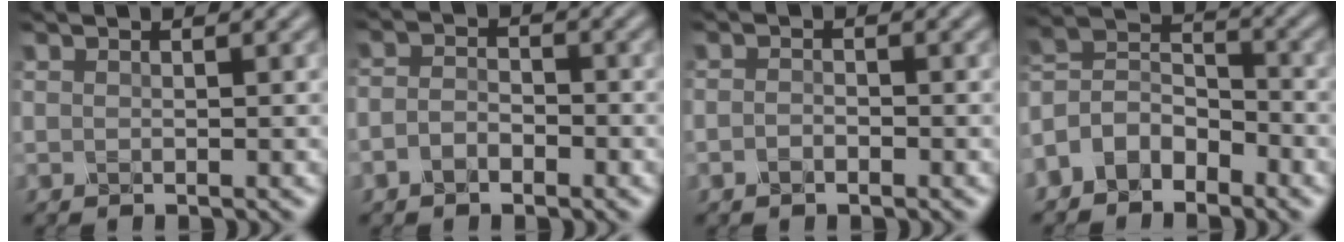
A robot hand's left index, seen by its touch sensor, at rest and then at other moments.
{"total": 2.2, "force": [-1.2, 1.4, 1.3], "torque": [-0.026, 0.003, -0.029]}
{"total": 1.1, "force": [-0.6, 0.6, 0.7], "torque": [-0.016, 0.000, -0.014]}
{"total": 5.2, "force": [-3.3, 3.2, 2.5], "torque": [-0.048, 0.008, -0.078]}